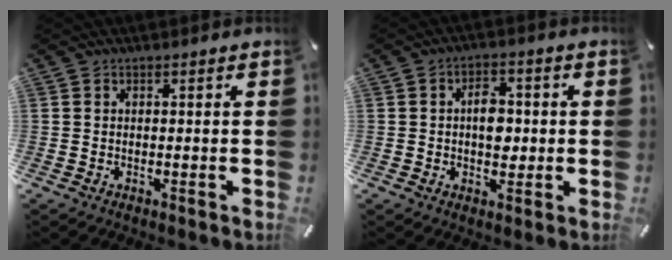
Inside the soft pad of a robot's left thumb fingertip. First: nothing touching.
{"total": 6.7, "force": [0.0, 4.4, 5.1], "torque": [-0.064, 0.000, -0.005]}